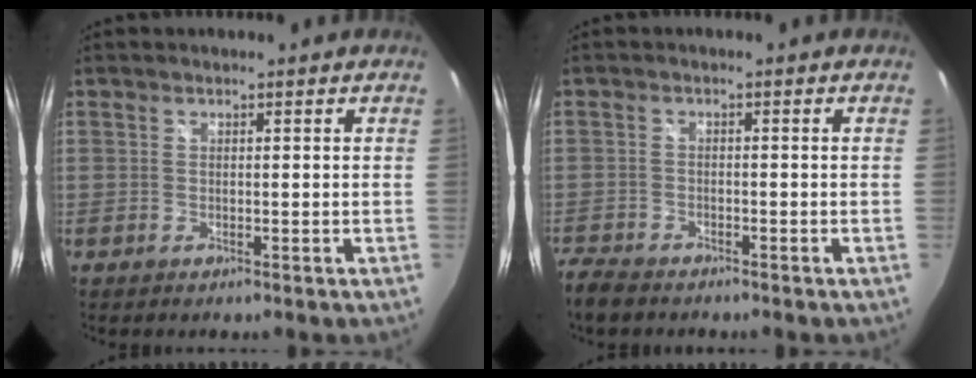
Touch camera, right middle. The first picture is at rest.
{"total": 5.3, "force": [-4.7, 1.6, 1.9], "torque": [-0.064, -0.022, -0.094]}